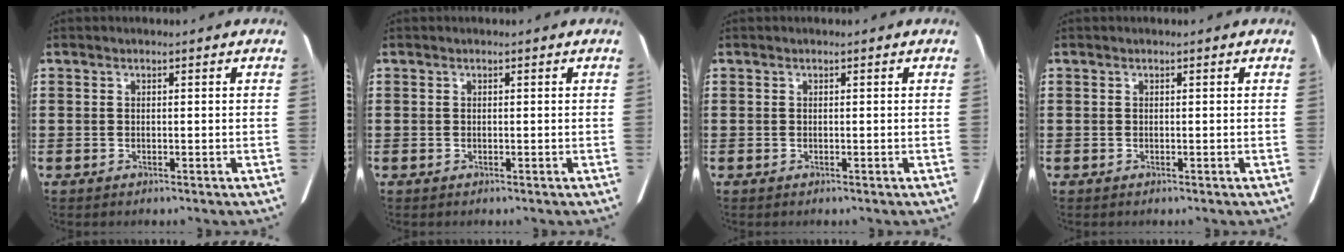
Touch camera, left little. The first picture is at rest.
{"total": 0.0}
{"total": 0.0}
{"total": 0.0}